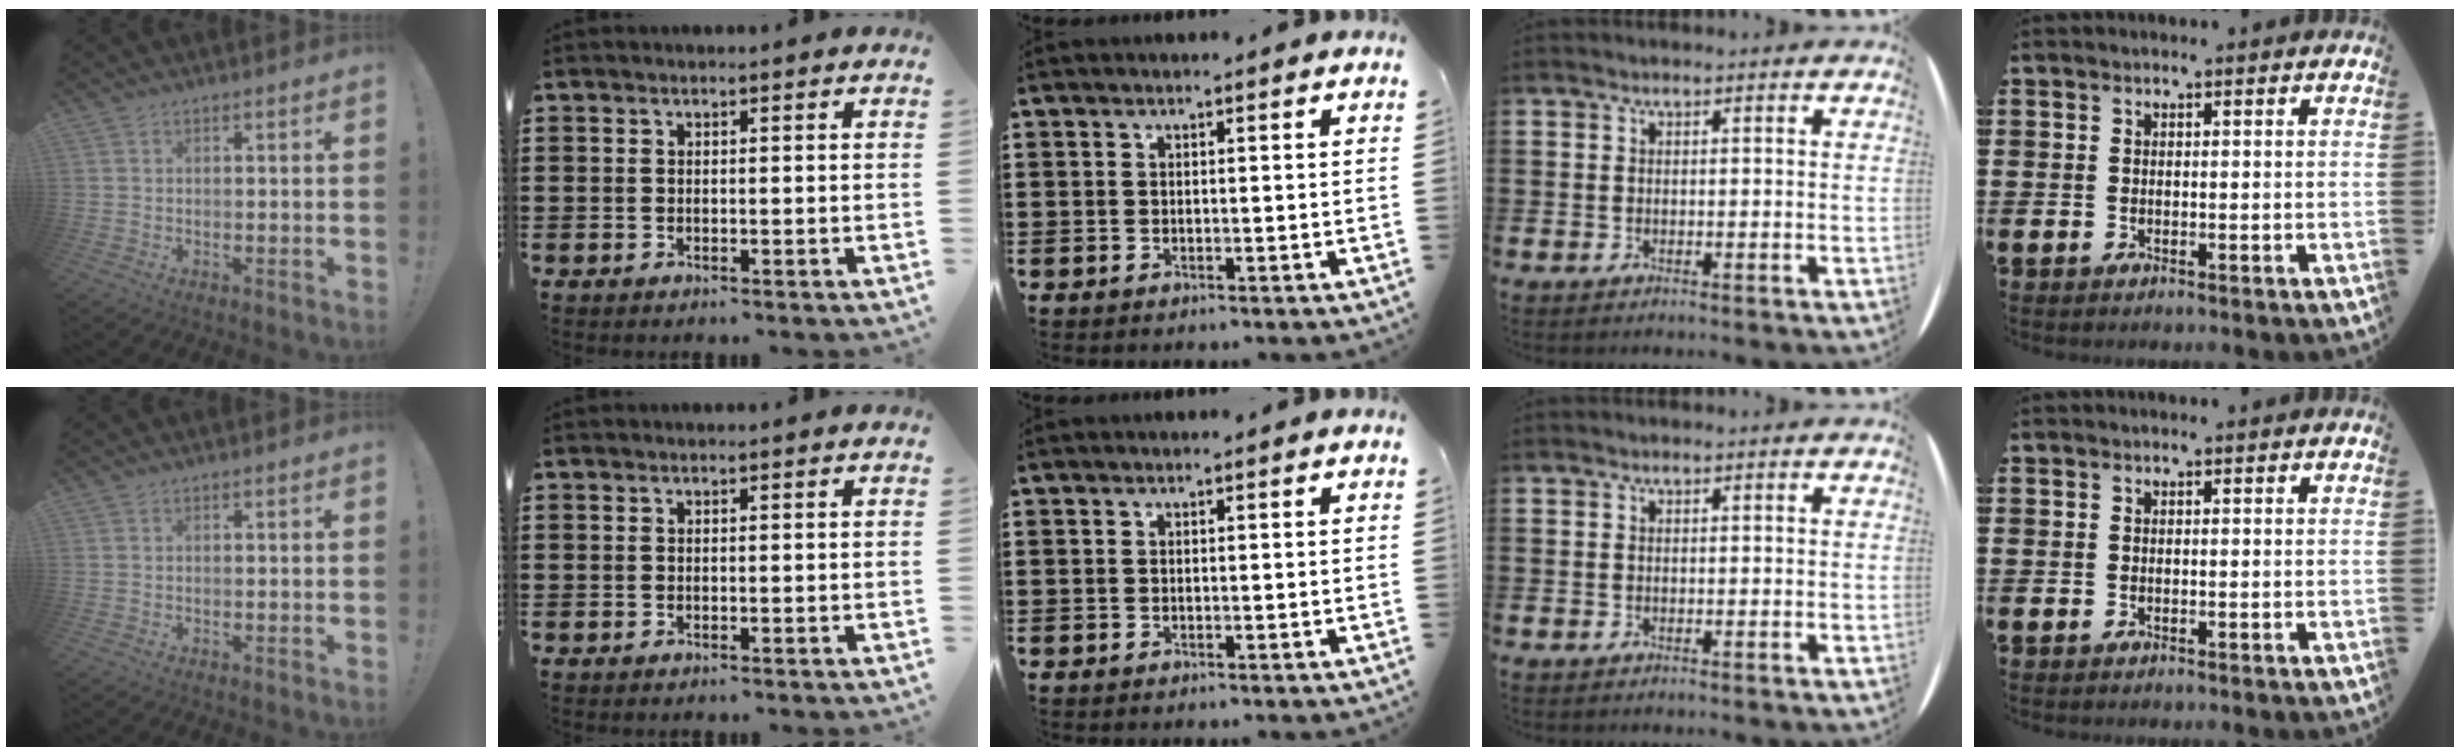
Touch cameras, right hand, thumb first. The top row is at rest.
{}